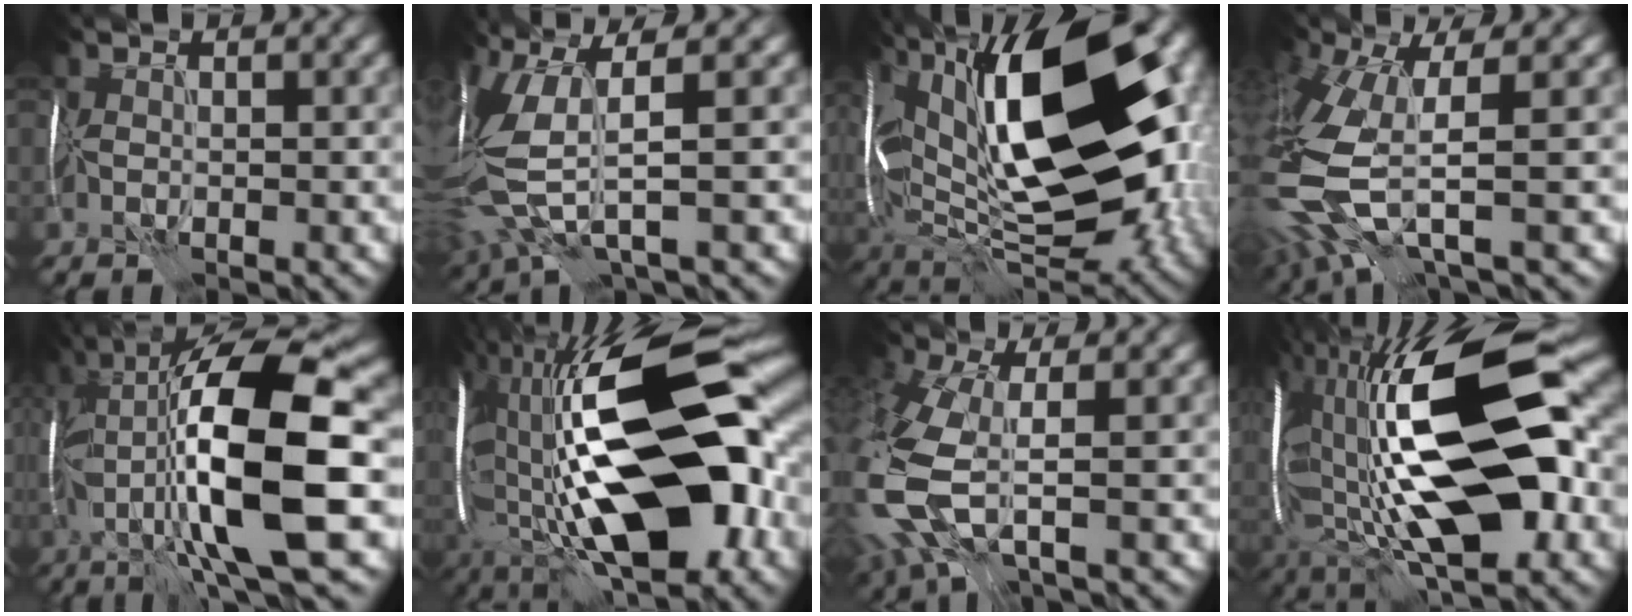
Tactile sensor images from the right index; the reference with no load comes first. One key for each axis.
{"total": 9.3, "fx": 0.4, "fy": 3.4, "fz": 8.6, "tx": -0.223, "ty": -0.014, "tz": 0.012}
{"total": 20.0, "fx": 3.9, "fy": 9.6, "fz": 17.1, "tx": -0.326, "ty": 0.017, "tz": 0.068}
{"total": 11.2, "fx": -1.7, "fy": 4.7, "fz": 10.0, "tx": -0.266, "ty": -0.032, "tz": -0.024}
{"total": 14.4, "fx": -1.0, "fy": 3.5, "fz": 14.0, "tx": -0.242, "ty": 0.016, "tz": -0.016}
{"total": 22.4, "fx": -0.7, "fy": 10.8, "fz": 19.6, "tx": -0.361, "ty": 0.013, "tz": -0.030}
{"total": 10.1, "fx": -2.2, "fy": 4.9, "fz": 8.6, "tx": -0.250, "ty": -0.020, "tz": -0.044}
{"total": 20.7, "fx": 0.9, "fy": 9.6, "fz": 18.4, "tx": -0.354, "ty": 0.008, "tz": 0.009}